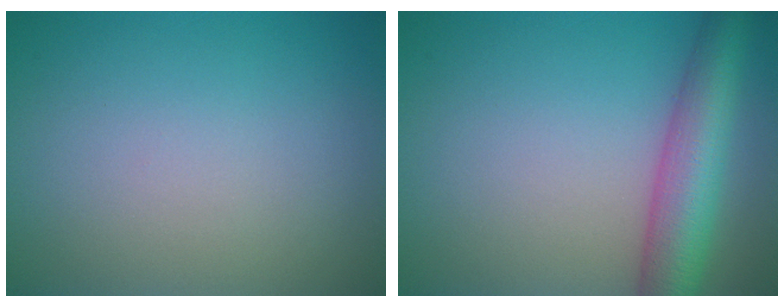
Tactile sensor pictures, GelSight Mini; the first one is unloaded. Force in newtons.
{"total": 6.7, "press": 6.7, "slide": 0.3}